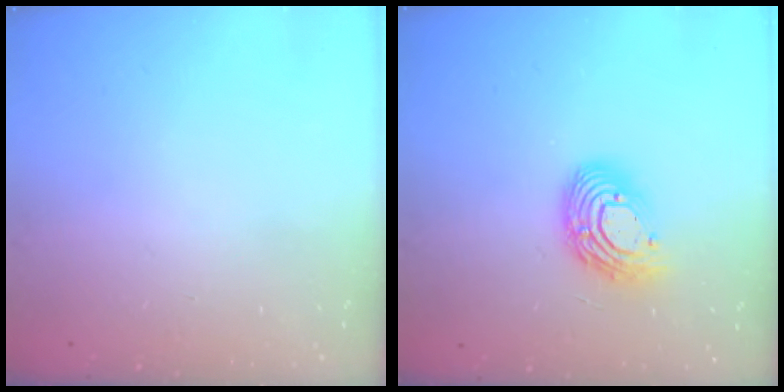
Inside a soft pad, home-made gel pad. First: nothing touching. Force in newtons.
{"total": 12.4, "press": 12.4, "slide": 1.0}